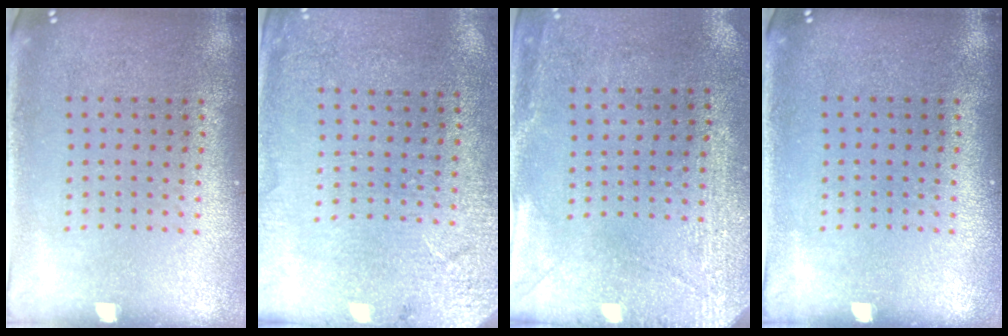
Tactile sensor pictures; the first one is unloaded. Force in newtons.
{"total": 2.6, "press": 2.4, "slide": 0.9}
{"total": 3.0, "press": 2.3, "slide": 1.9}
{"total": 0.0}